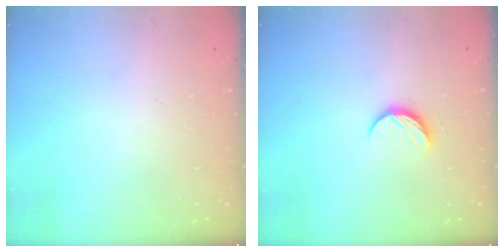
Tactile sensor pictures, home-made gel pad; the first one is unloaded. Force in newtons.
{"total": 6.6, "press": 6.5, "slide": 0.8}